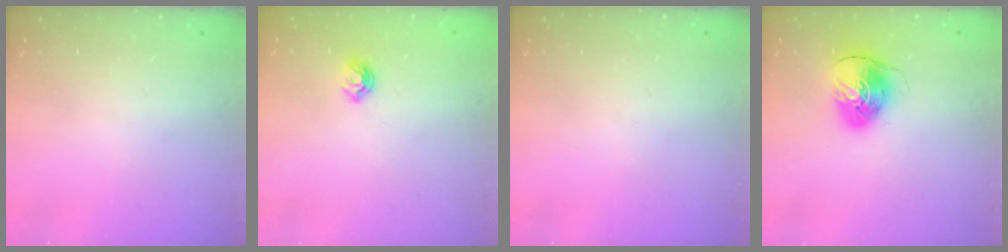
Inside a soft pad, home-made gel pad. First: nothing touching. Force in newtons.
{"total": 6.6, "press": 6.6, "slide": 1.0}
{"total": 0.0}
{"total": 7.9, "press": 7.9, "slide": 0.7}